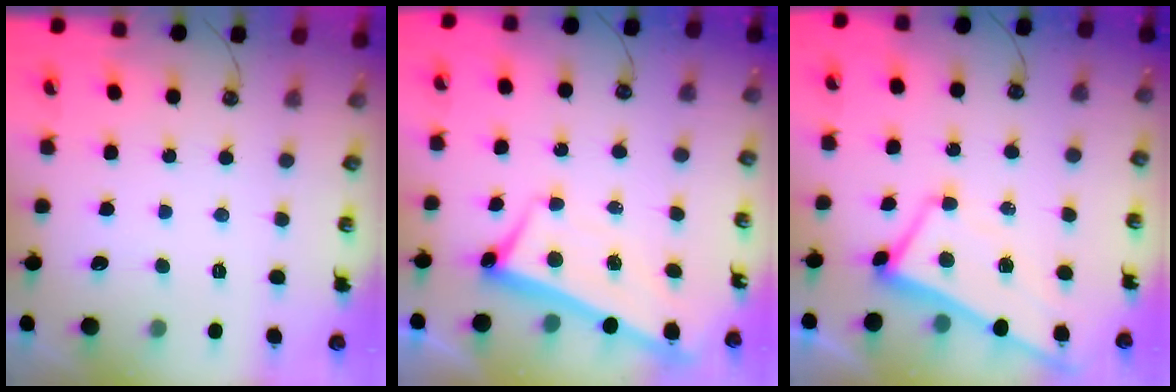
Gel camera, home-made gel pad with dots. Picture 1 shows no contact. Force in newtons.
{"total": 2.7, "press": 2.7, "slide": 0.5}
{"total": 1.2, "press": 0.9, "slide": 0.7}